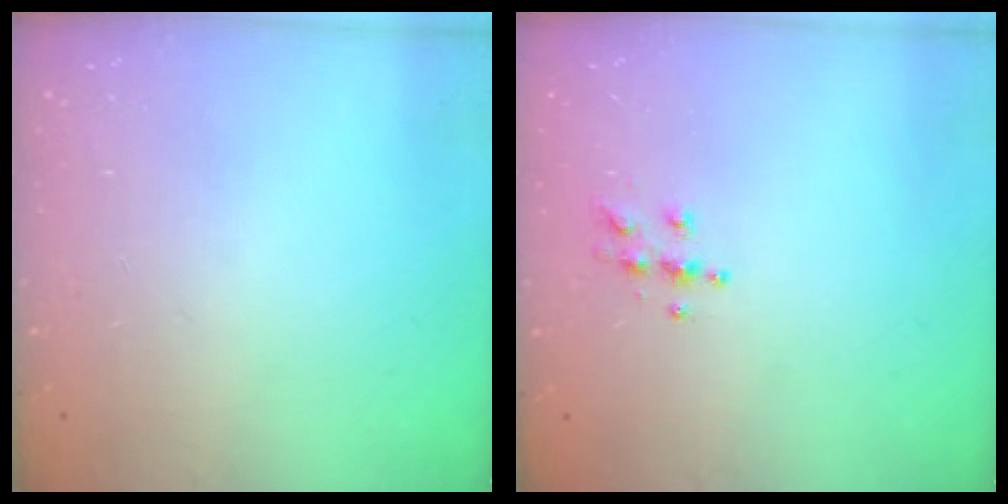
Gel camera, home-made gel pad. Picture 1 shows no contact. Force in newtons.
{"total": 6.9, "press": 6.9, "slide": 0.4}